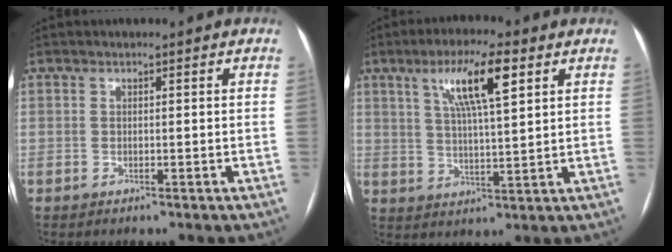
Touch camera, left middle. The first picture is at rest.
{"total": 9.6, "force": [4.4, 1.2, 8.4], "torque": [-0.152, 0.011, 0.077]}